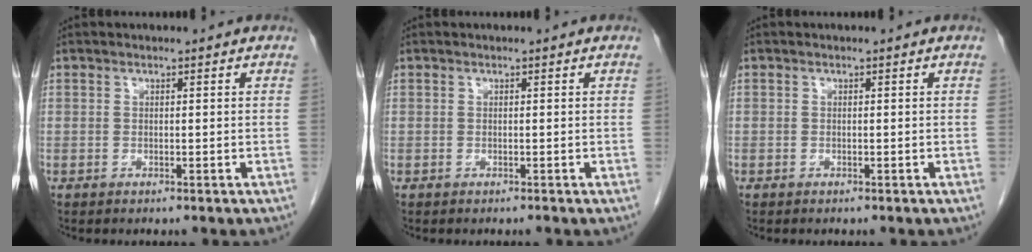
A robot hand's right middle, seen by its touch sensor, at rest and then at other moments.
{"total": 0.0}
{"total": 0.0}